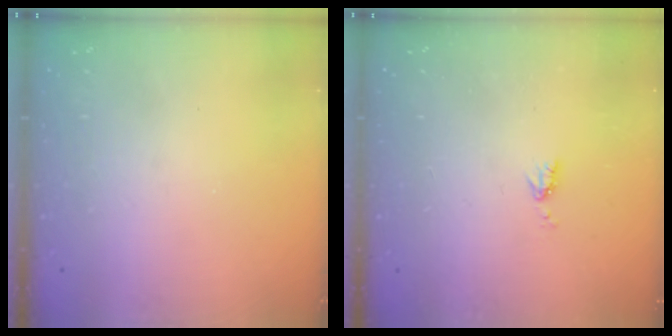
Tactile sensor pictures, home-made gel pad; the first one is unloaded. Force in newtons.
{"total": 5.2, "press": 5.1, "slide": 0.8}